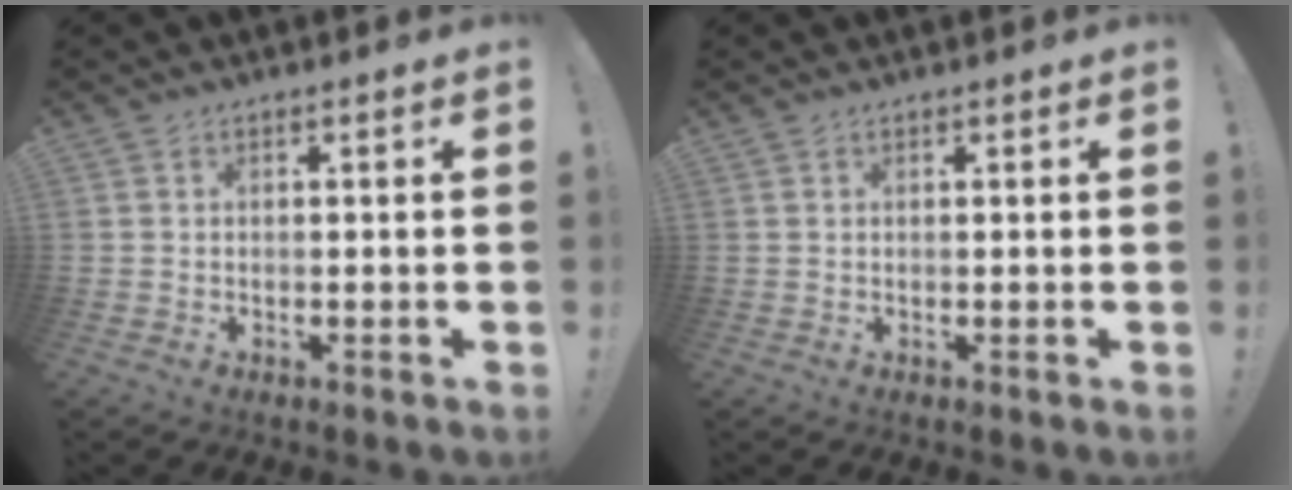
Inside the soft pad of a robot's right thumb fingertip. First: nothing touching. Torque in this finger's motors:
{"motor_torque": [-0.43, 0.43, 0.59, 0.61, 0.00]}